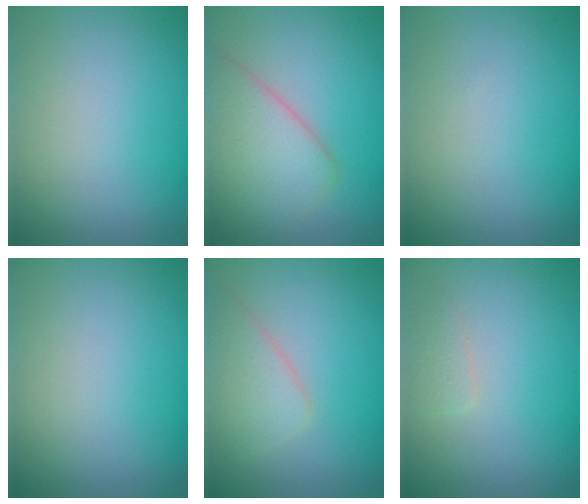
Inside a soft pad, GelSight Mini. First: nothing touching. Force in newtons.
{"total": 5.0, "press": 5.0, "slide": 0.4}
{"total": 0.0}
{"total": 0.0}
{"total": 2.8, "press": 2.8, "slide": 0.2}
{"total": 1.0, "press": 1.0, "slide": 0.1}